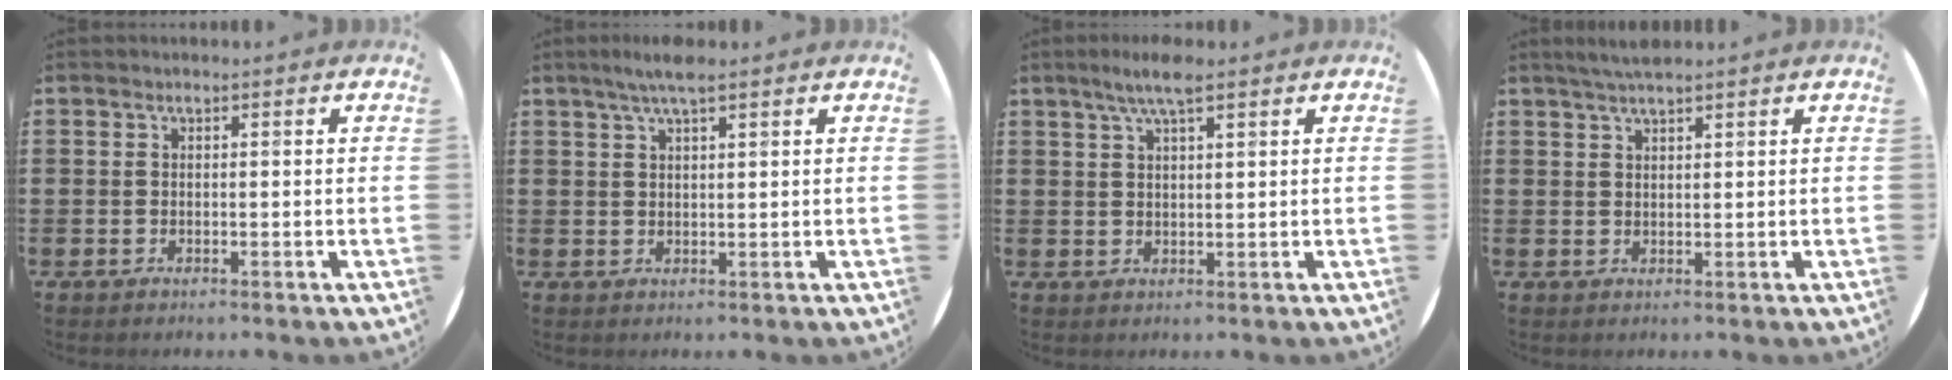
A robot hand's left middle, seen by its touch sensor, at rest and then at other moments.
{"total": 3.1, "force": [2.4, 0.3, 2.0], "torque": [-0.042, 0.005, 0.041]}
{"total": 4.3, "force": [3.1, 0.6, 2.9], "torque": [-0.063, 0.004, 0.054]}
{"total": 2.4, "force": [2.2, 0.1, 1.1], "torque": [-0.024, 0.001, 0.040]}